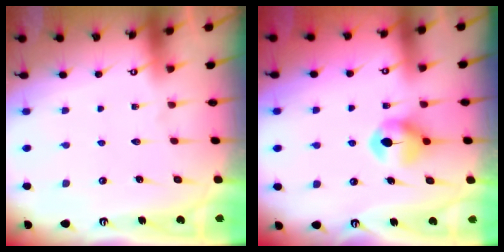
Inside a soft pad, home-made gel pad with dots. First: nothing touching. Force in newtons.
{"total": 7.1, "press": 7.1, "slide": 0.4}